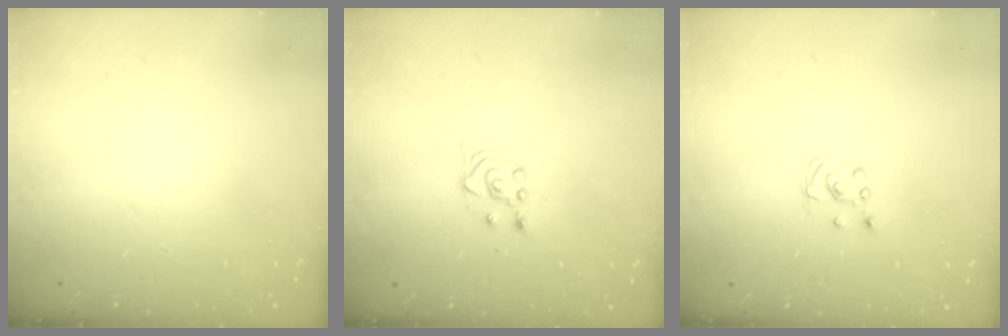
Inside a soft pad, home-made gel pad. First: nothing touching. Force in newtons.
{"total": 3.3, "press": 3.0, "slide": 1.4}
{"total": 1.9, "press": 1.9, "slide": 0.1}